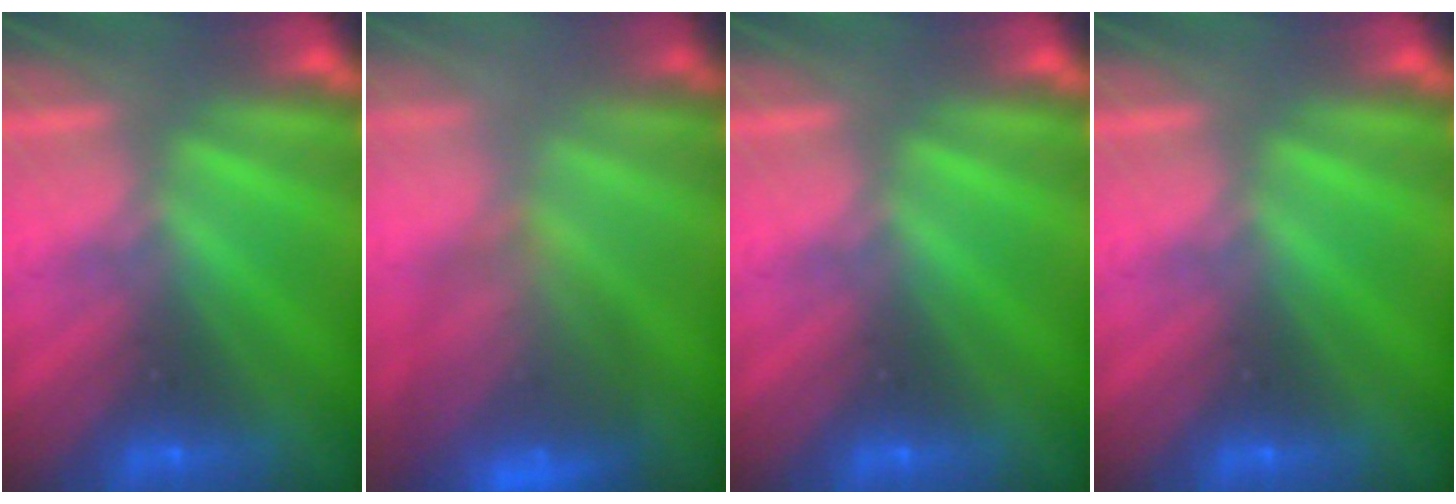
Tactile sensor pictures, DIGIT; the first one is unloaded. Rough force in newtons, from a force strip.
{"total": 6.4}
{"total": 0.0}
{"total": 0.0}